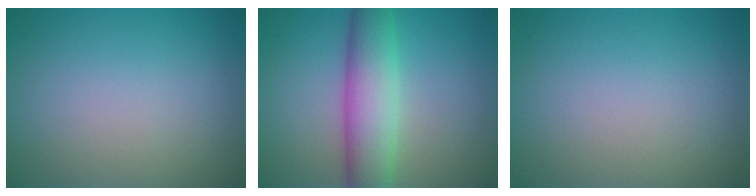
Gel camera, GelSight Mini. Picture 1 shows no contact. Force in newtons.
{"total": 5.9, "press": 5.9, "slide": 0.3}
{"total": 0.0}